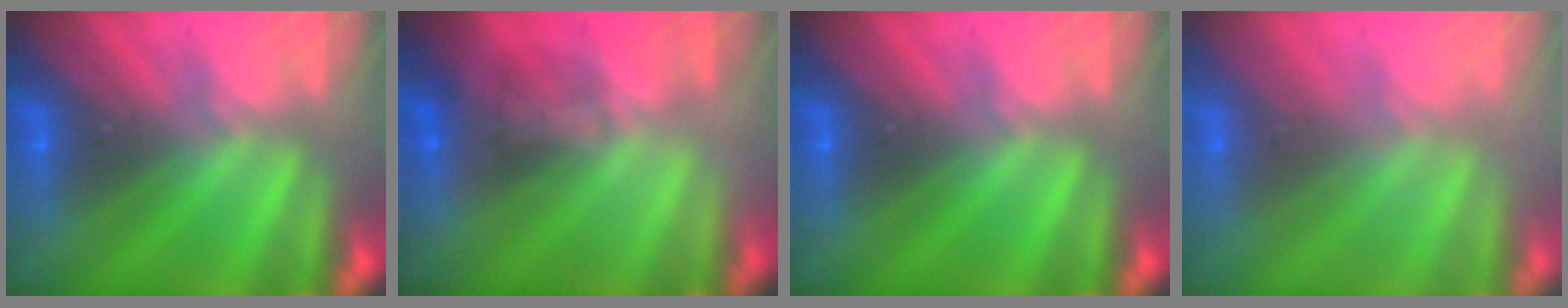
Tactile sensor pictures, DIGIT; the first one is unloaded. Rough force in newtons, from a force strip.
{"total": 1.6}
{"total": 0.0}
{"total": 2.8}